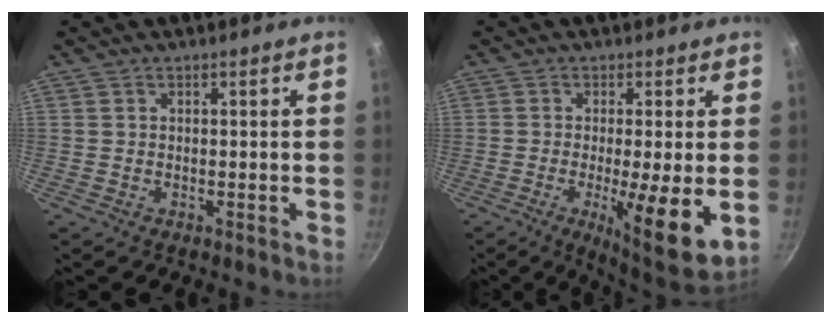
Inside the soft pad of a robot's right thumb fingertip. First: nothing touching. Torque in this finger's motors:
{"motor_torque": [-0.45, 0.87, 0.12, 0.30, 0.11]}